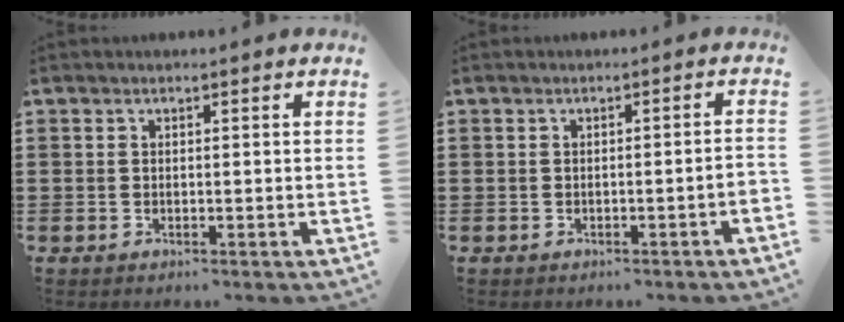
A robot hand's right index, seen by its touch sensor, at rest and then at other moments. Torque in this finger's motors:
{"motor_torque": [0.49, -0.09, -0.09, -0.10]}